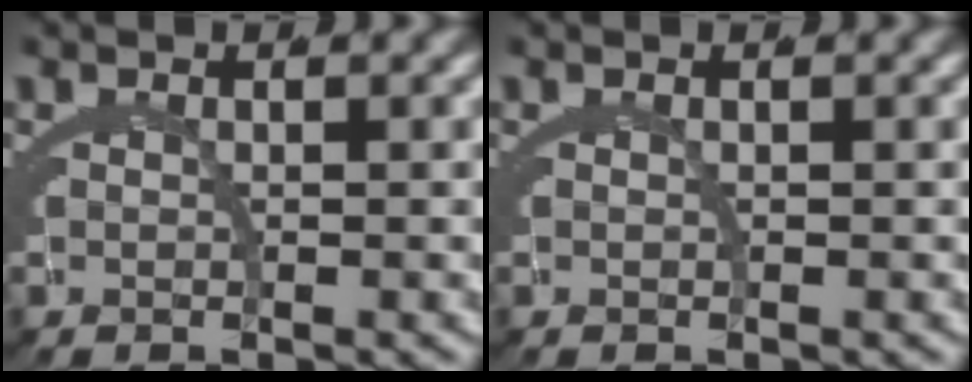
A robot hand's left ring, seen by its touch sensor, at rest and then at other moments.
{"total": 0.0}